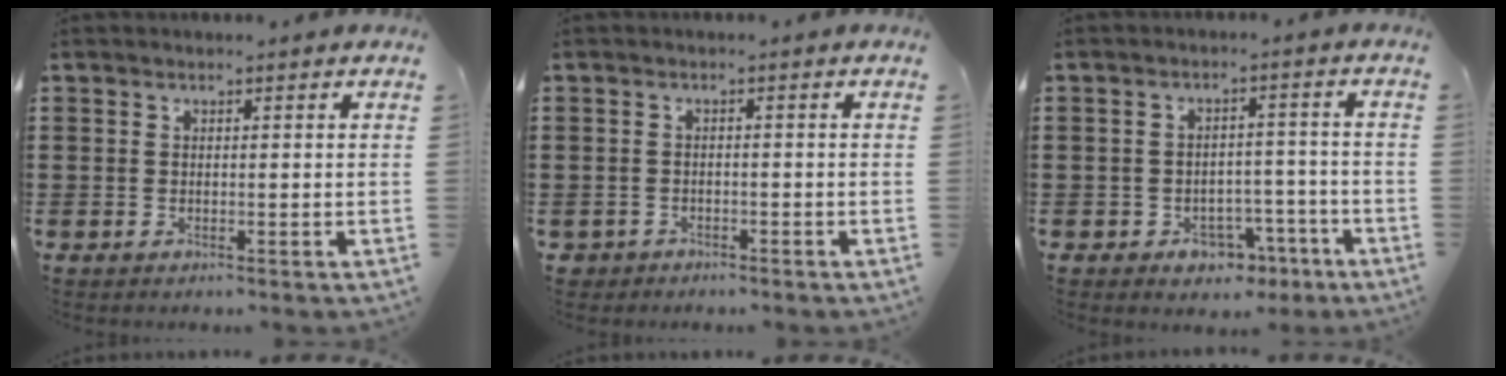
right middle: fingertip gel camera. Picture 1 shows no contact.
{"total": 1.4, "force": [-1.3, 0.6, 0.0], "torque": [-0.006, 0.001, -0.030]}
{"total": 3.8, "force": [-2.9, 2.3, 1.2], "torque": [-0.025, 0.010, -0.058]}